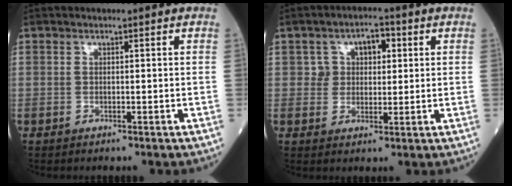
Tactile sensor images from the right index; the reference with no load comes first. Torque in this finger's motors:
{"motor_torque": [-0.03, 0.01, 0.03, 0.04]}